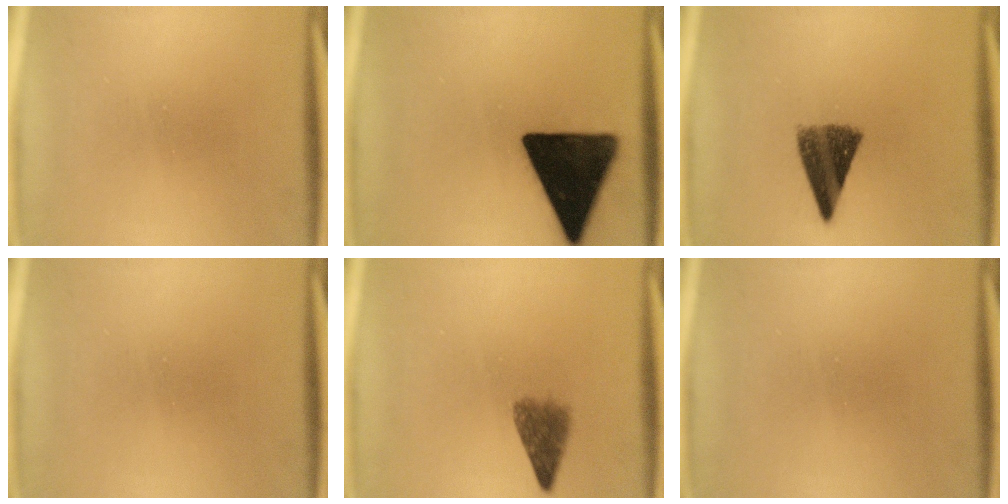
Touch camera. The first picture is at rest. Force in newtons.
{"total": 17.5}
{"total": 8.7}
{"total": 0.0}
{"total": 4.1}
{"total": 0.0}